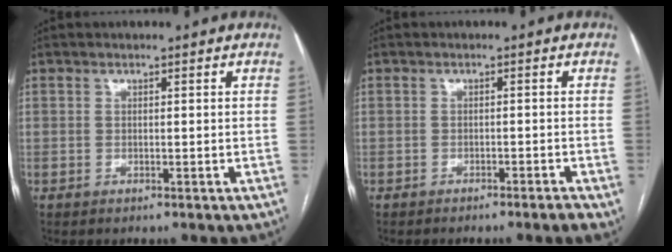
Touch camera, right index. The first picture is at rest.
{"total": 2.0, "force": [-1.5, 0.1, 1.4], "torque": [-0.020, -0.001, -0.022]}